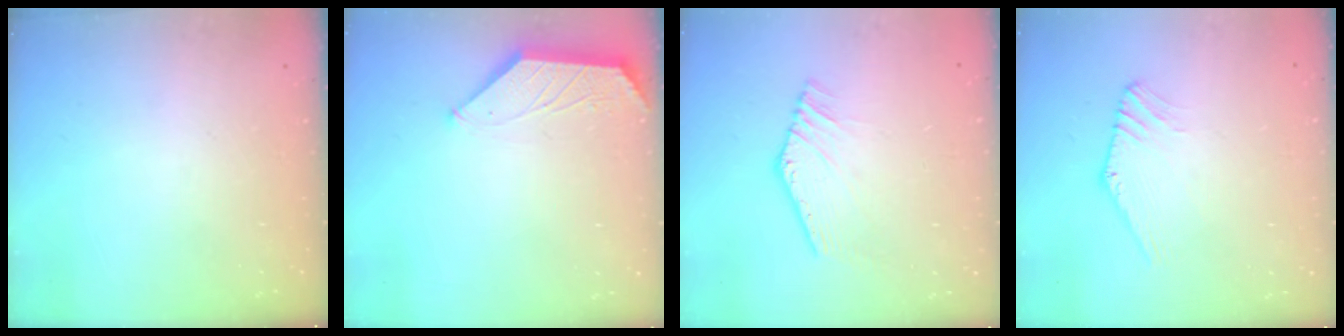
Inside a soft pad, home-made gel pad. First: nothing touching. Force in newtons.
{"total": 1.9, "press": 1.9, "slide": 0.5}
{"total": 2.3, "press": 2.3, "slide": 0.2}
{"total": 2.7, "press": 2.7, "slide": 0.1}